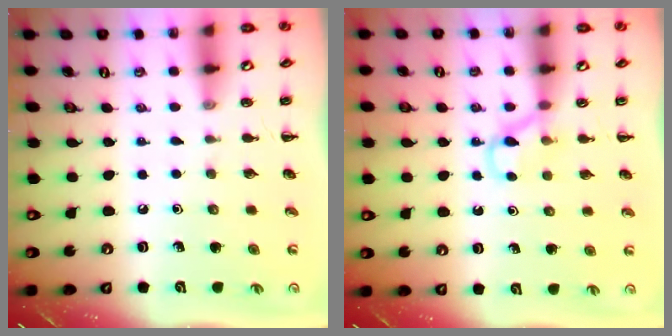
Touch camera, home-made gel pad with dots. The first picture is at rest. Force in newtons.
{"total": 3.8, "press": 3.6, "slide": 1.3}